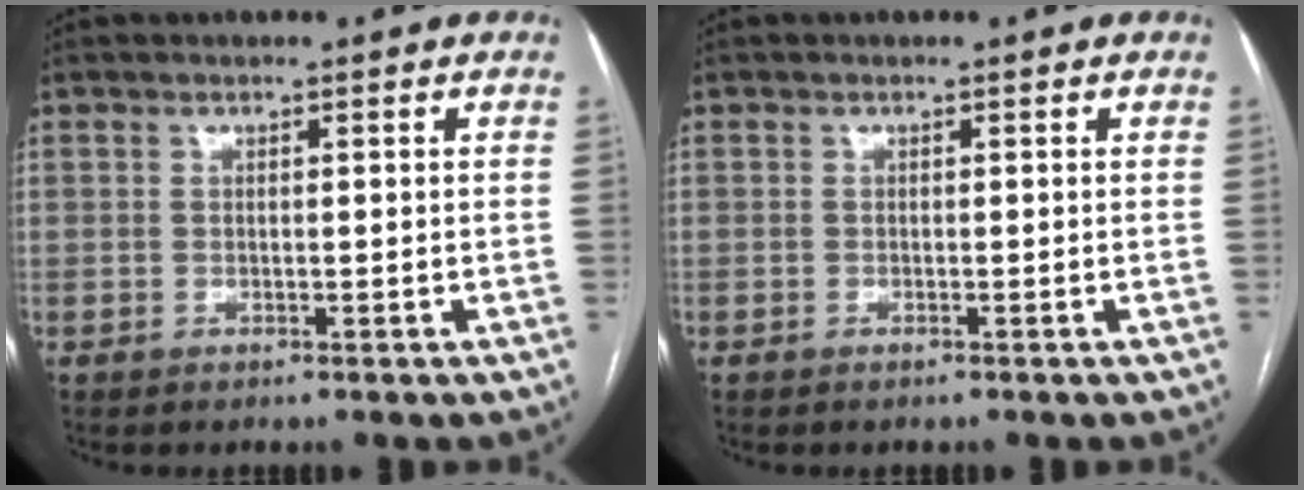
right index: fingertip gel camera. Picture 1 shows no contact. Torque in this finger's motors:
{"motor_torque": [-0.02, 0.01, -0.05, 0.00]}